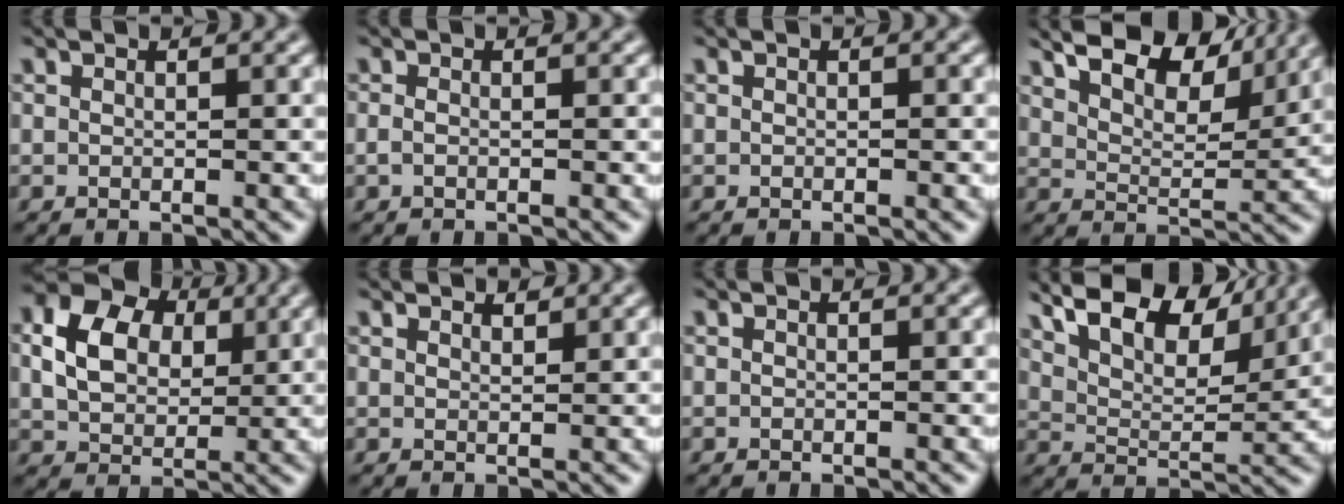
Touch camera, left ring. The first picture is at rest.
{"total": 0.6, "force": [-0.2, 0.3, 0.5], "torque": [-0.014, -0.002, -0.006]}
{"total": 0.0}
{"total": 11.0, "force": [8.3, 4.3, 5.8], "torque": [-0.103, 0.022, 0.116]}
{"total": 8.6, "force": [2.6, 6.4, 5.1], "torque": [-0.118, 0.028, 0.039]}
{"total": 1.6, "force": [1.6, 0.3, 0.3], "torque": [-0.010, -0.003, 0.023]}
{"total": 0.0}
{"total": 12.2, "force": [8.9, 4.9, 6.8], "torque": [-0.131, 0.026, 0.129]}